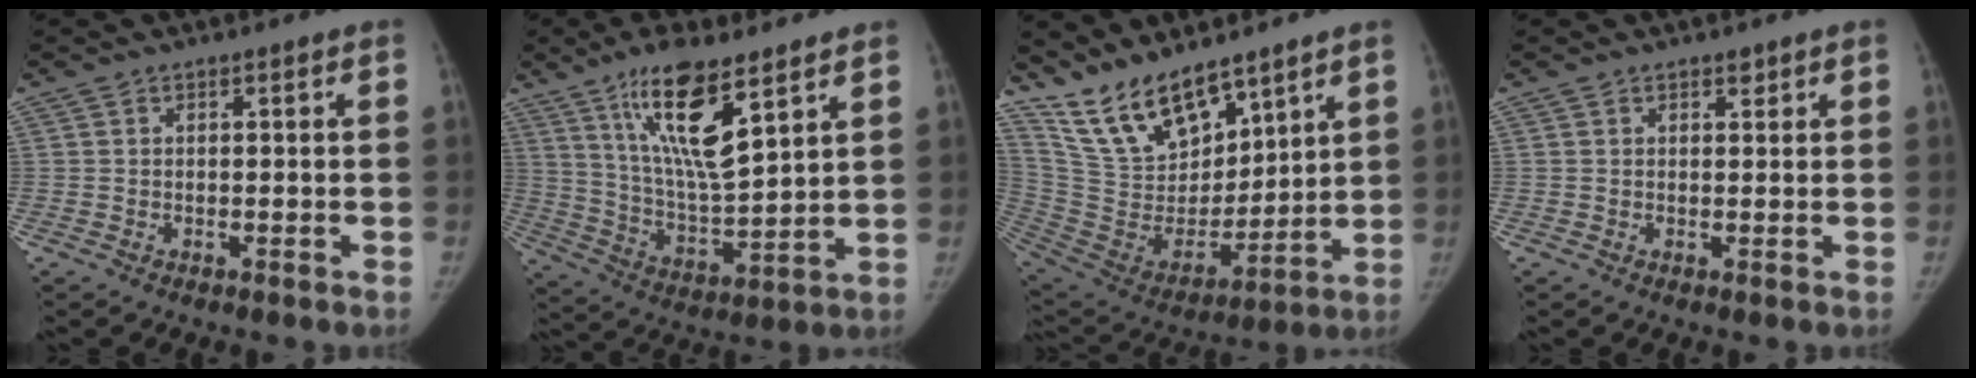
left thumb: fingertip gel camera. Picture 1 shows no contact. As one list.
[{"total": 15.6, "force": [9.0, 4.1, 12.1], "torque": [-0.209, -0.050, 0.176]}, {"total": 17.1, "force": [13.0, 7.4, 8.3], "torque": [-0.112, -0.076, 0.261]}, {"total": 1.2, "force": [0.9, 0.7, 0.4], "torque": [0.003, -0.005, 0.011]}]